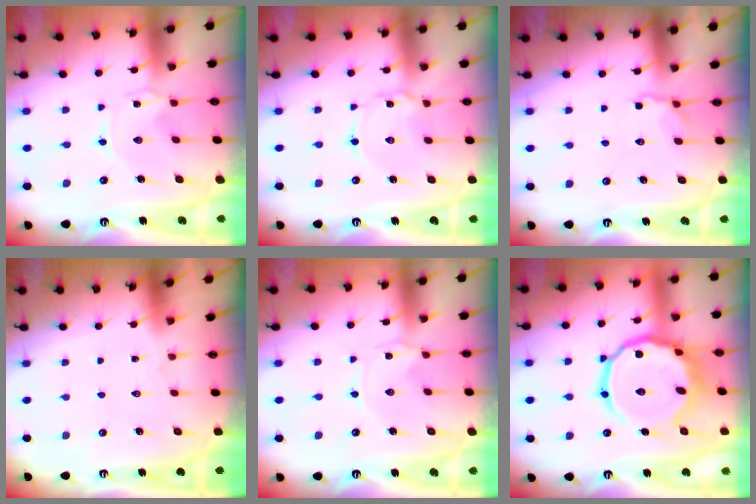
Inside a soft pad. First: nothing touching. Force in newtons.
{"total": 2.4, "press": 2.4, "slide": 0.1}
{"total": 3.7, "press": 3.3, "slide": 1.7}
{"total": 1.6, "press": 1.6, "slide": 0.1}
{"total": 0.0}
{"total": 19.4, "press": 19.3, "slide": 1.5}